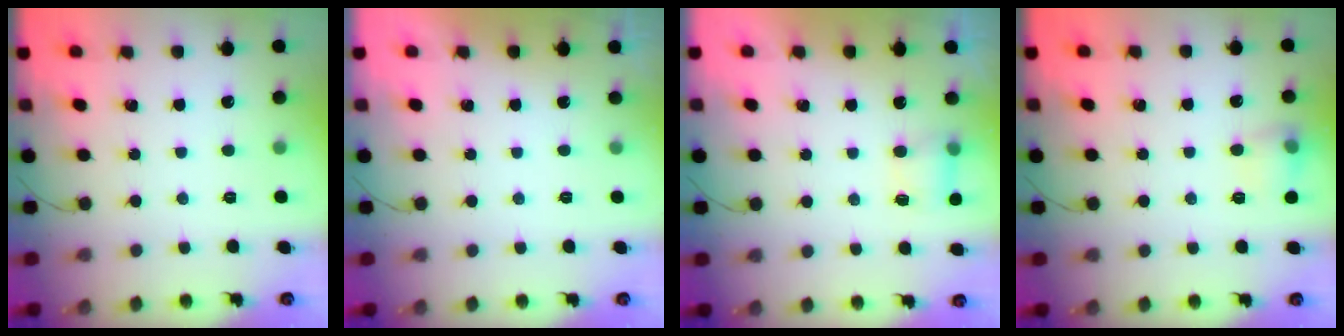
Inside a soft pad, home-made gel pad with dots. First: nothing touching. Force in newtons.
{"total": 0.0}
{"total": 3.9, "press": 3.7, "slide": 1.2}
{"total": 8.5, "press": 8.4, "slide": 0.8}